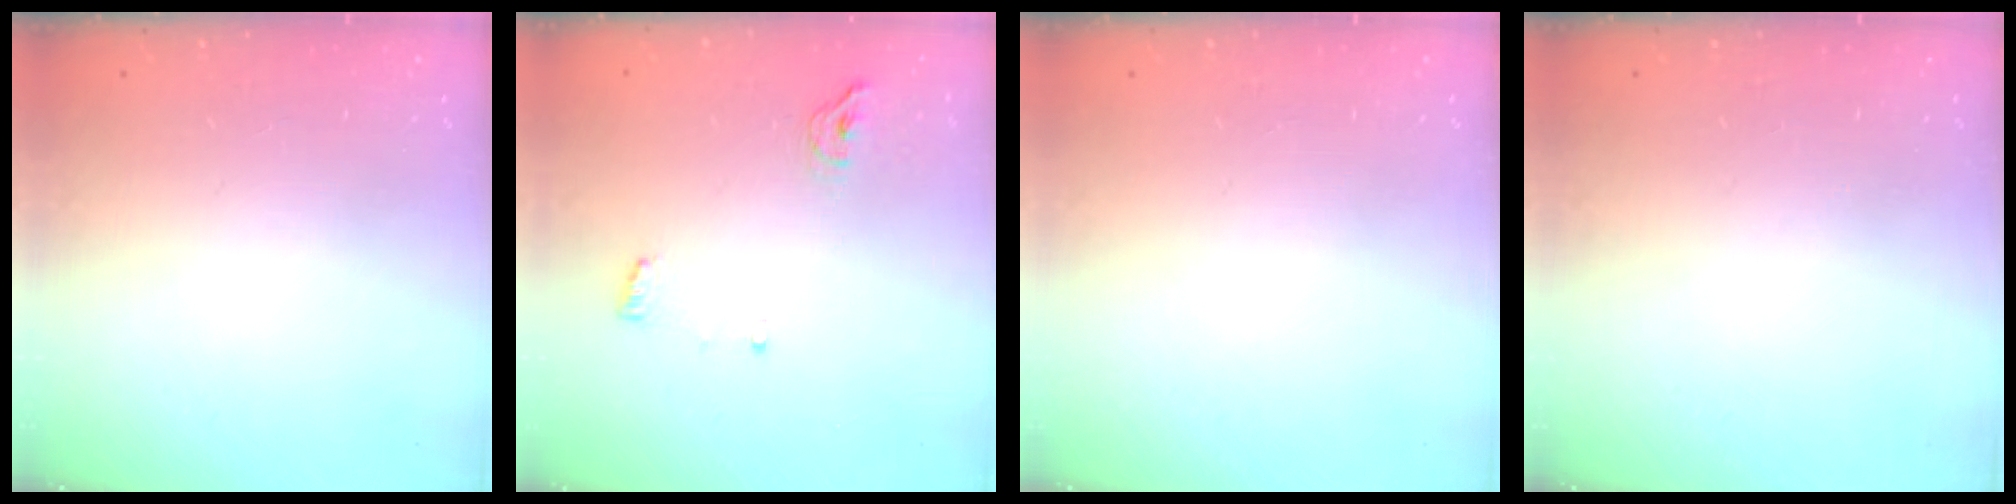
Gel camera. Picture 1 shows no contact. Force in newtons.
{"total": 5.4, "press": 5.3, "slide": 1.1}
{"total": 0.0}
{"total": 0.0}